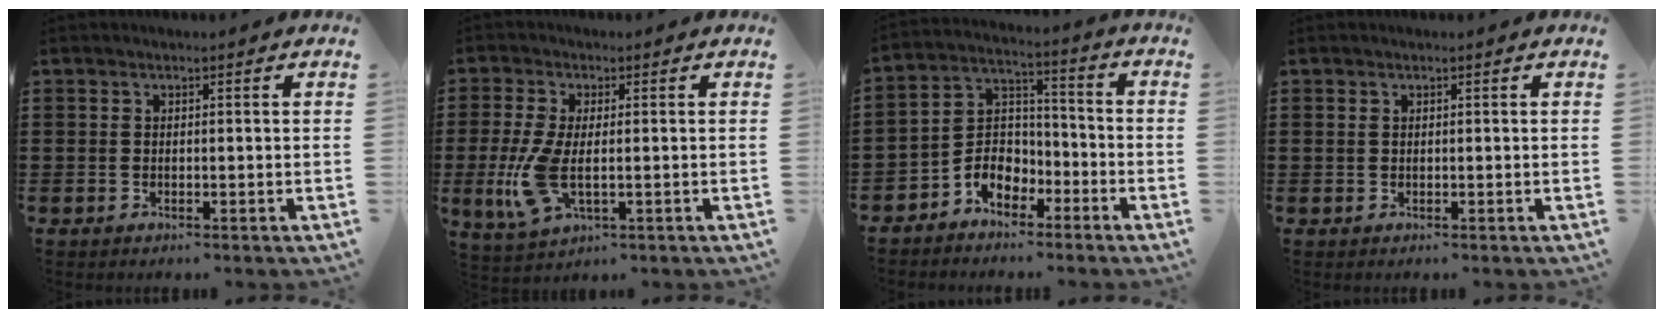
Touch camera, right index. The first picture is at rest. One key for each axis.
{"total": 7.8, "fx": -1.2, "fy": 3.2, "fz": 7.0, "tx": -0.162, "ty": -0.016, "tz": -0.020}
{"total": 6.0, "fx": -3.8, "fy": 4.2, "fz": 1.9, "tx": -0.049, "ty": 0.012, "tz": -0.077}
{"total": 0.6, "fx": 0.2, "fy": 0.5, "fz": 0.2, "tx": -0.006, "ty": 0.002, "tz": 0.005}